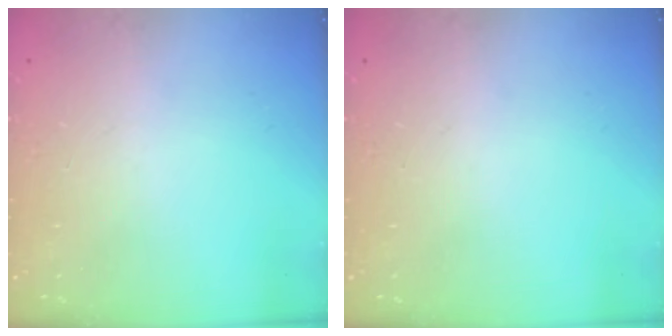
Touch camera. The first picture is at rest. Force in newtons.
{"total": 0.0}